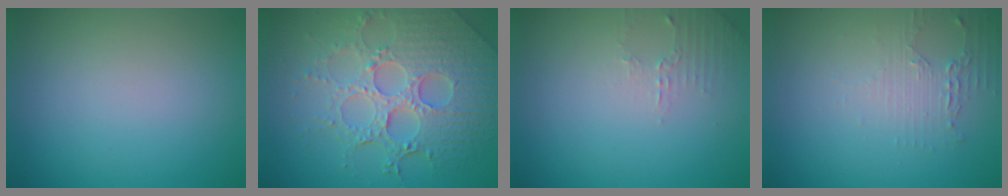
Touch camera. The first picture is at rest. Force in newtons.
{"total": 7.7, "press": 5.7, "slide": 5.2}
{"total": 1.4, "press": 1.4, "slide": 0.4}
{"total": 1.7, "press": 1.7, "slide": 0.3}